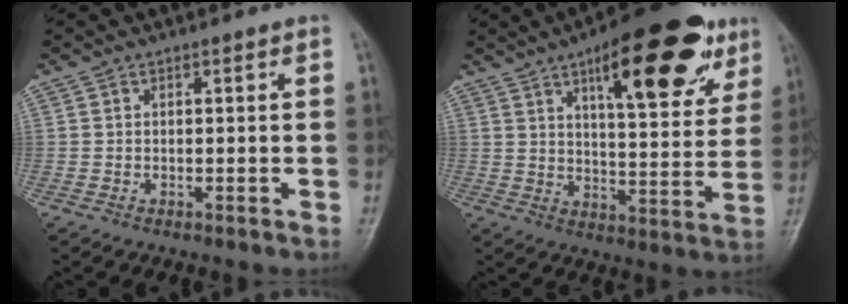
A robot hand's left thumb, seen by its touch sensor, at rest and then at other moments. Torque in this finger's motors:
{"motor_torque": [0.60, 0.56, 1.73, -1.05, 0.25]}